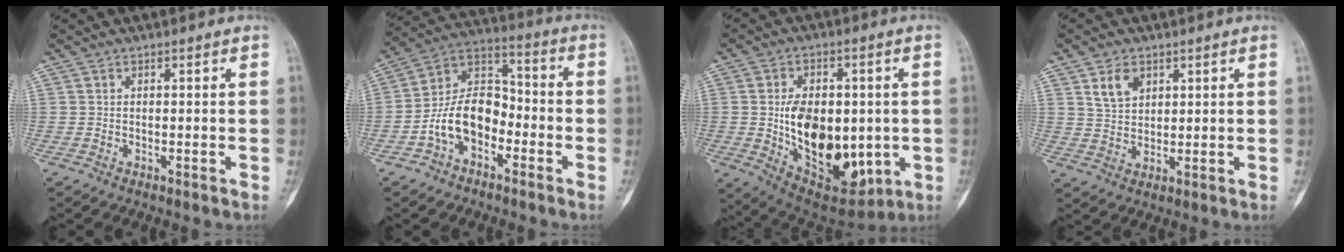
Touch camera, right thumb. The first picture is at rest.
{"total": 12.5, "force": [-4.4, 8.2, 8.3], "torque": [-0.128, 0.056, -0.091]}
{"total": 20.1, "force": [-1.0, 12.1, 16.1], "torque": [-0.211, -0.019, 0.010]}
{"total": 5.3, "force": [2.8, 3.4, 2.8], "torque": [-0.034, -0.016, 0.057]}